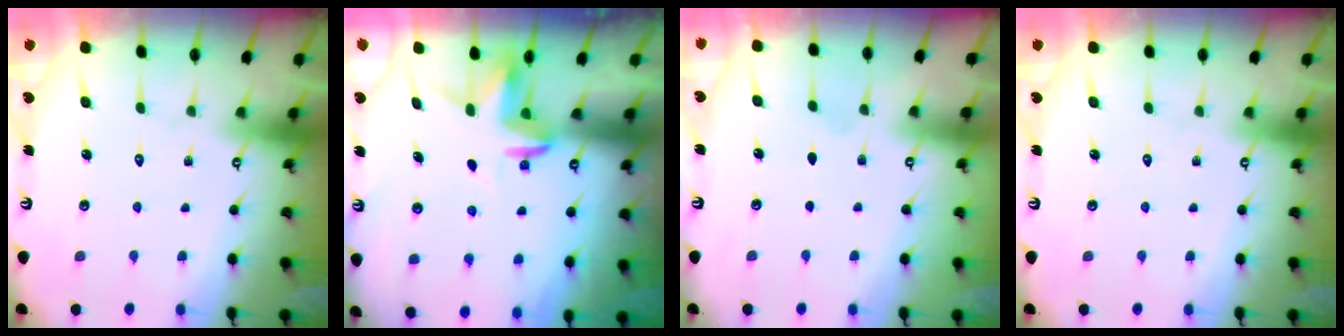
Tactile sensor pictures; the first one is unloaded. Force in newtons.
{"total": 3.4, "press": 3.4, "slide": 0.2}
{"total": 2.7, "press": 2.3, "slide": 1.6}
{"total": 0.0}